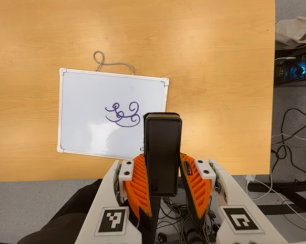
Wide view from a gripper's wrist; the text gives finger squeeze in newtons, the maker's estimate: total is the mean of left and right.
{"total": 4.5, "left": 3.1, "right": 5.8}